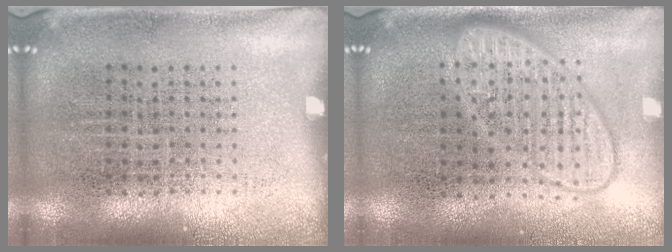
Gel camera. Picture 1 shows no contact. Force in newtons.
{"total": 2.9, "press": 2.8, "slide": 0.4}